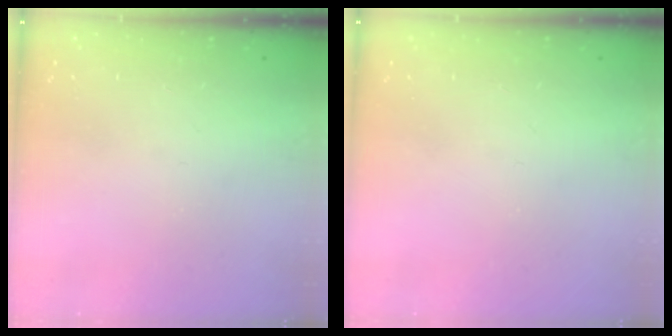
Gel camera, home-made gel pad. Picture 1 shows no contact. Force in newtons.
{"total": 0.0}